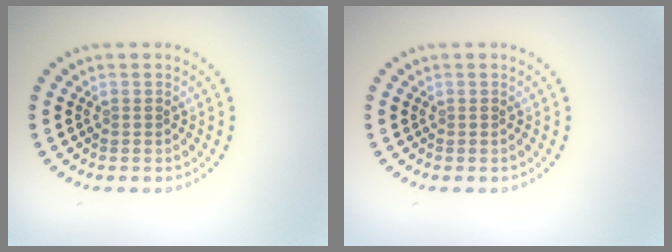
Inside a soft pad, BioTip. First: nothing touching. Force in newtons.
{"total": 0.0}